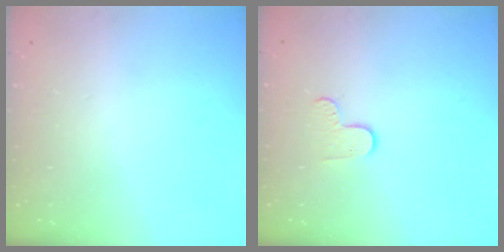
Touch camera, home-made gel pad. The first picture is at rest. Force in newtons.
{"total": 6.4, "press": 6.4, "slide": 0.5}